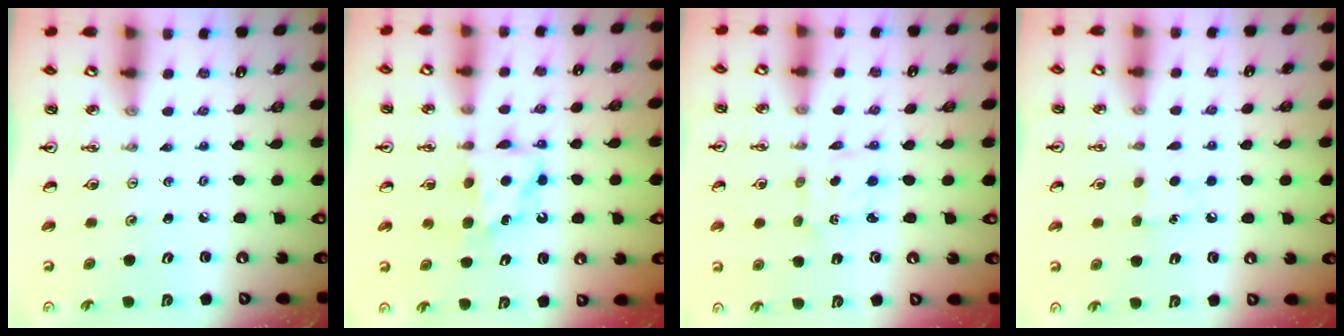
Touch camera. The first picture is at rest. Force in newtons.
{"total": 6.5, "press": 6.5, "slide": 0.3}
{"total": 2.0, "press": 1.8, "slide": 0.7}
{"total": 7.2, "press": 7.1, "slide": 0.8}